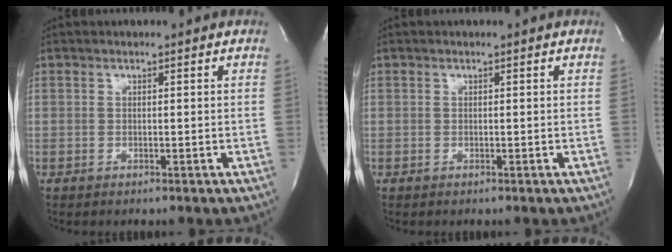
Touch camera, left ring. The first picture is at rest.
{"total": 0.0}